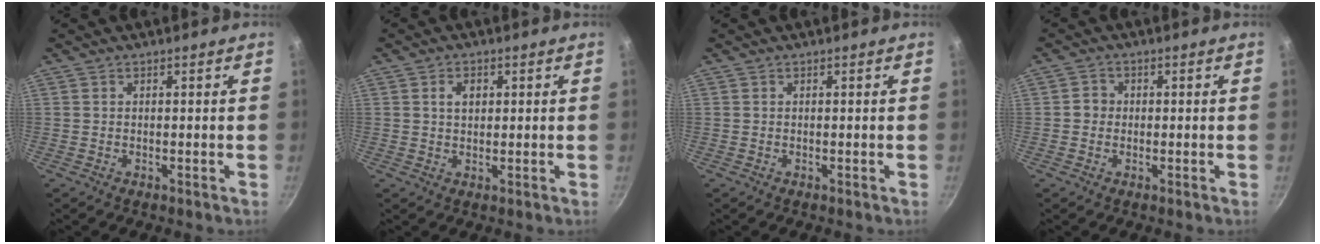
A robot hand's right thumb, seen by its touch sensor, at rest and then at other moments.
{"total": 3.0, "force": [0.9, 2.1, 1.9], "torque": [-0.021, 0.001, 0.015]}
{"total": 0.0}
{"total": 2.2, "force": [-0.2, 2.1, 0.7], "torque": [0.001, 0.007, -0.007]}